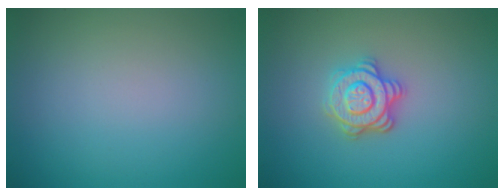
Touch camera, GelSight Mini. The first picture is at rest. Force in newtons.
{"total": 3.6, "press": 3.1, "slide": 1.9}